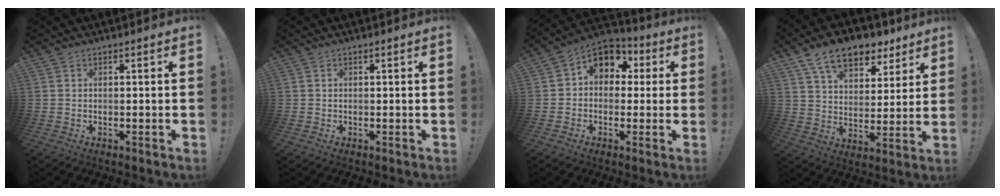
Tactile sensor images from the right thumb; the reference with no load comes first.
{"total": 0.7, "force": [0.3, 0.6, -0.2], "torque": [0.011, -0.002, 0.004]}
{"total": 9.6, "force": [2.4, 7.5, 5.5], "torque": [-0.078, -0.002, 0.051]}
{"total": 14.5, "force": [9.4, 8.1, 7.5], "torque": [-0.127, -0.052, 0.172]}